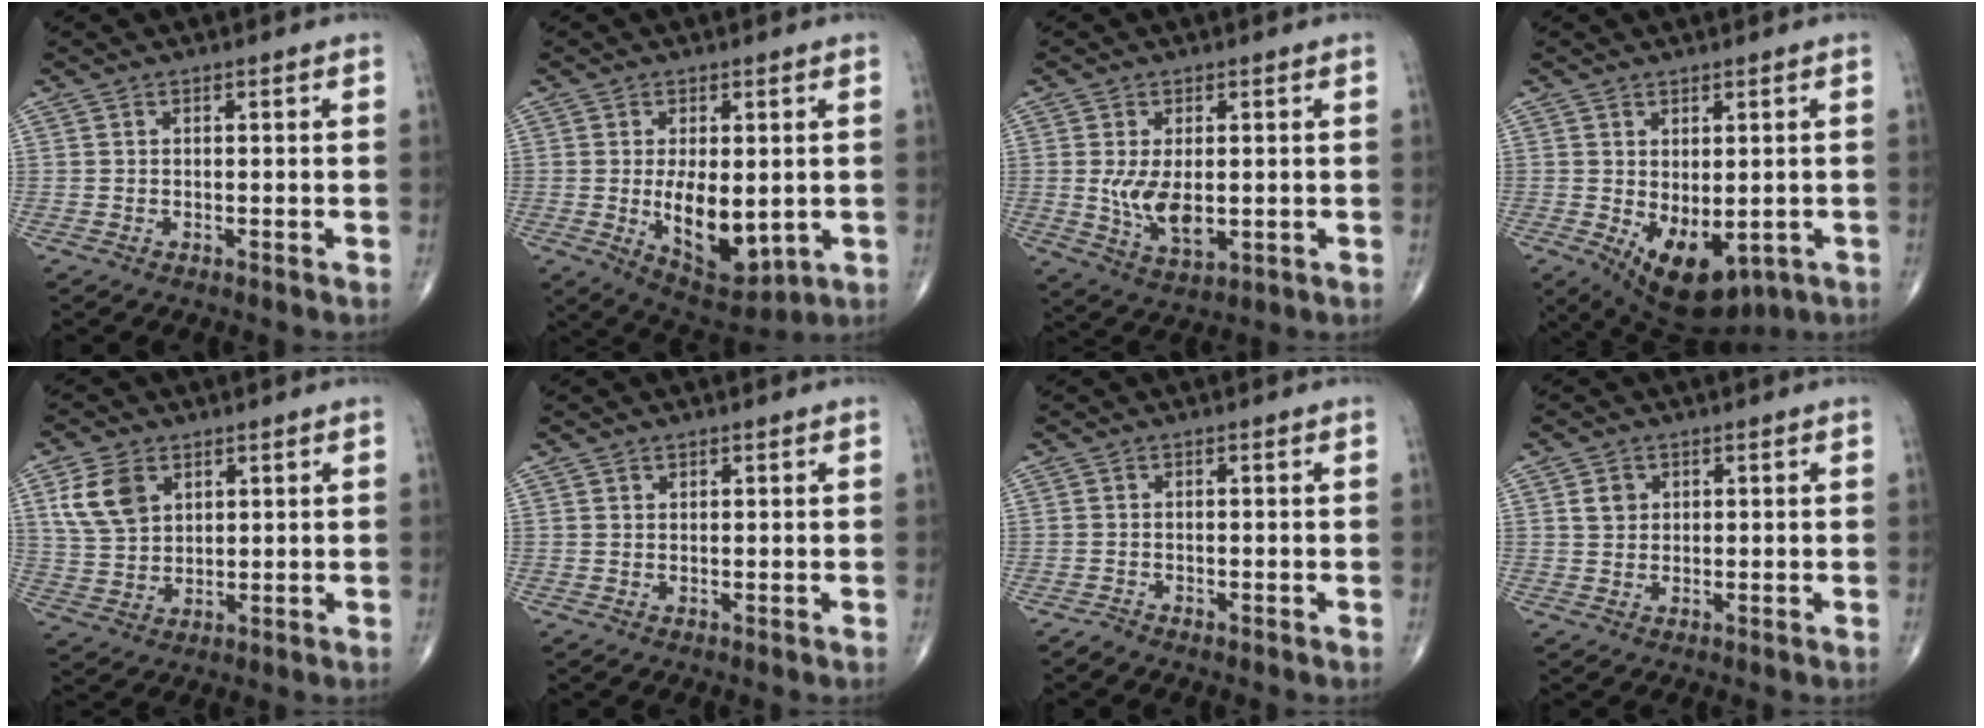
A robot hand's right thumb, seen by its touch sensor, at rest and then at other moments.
{"total": 11.3, "force": [-0.9, 5.7, 9.7], "torque": [-0.130, -0.022, 0.005]}
{"total": 8.0, "force": [-0.1, 4.3, 6.8], "torque": [-0.120, -0.018, 0.009]}
{"total": 10.9, "force": [-2.8, 6.0, 8.6], "torque": [-0.119, -0.004, -0.019]}
{"total": 8.5, "force": [3.5, 5.9, 5.1], "torque": [-0.086, -0.010, 0.076]}
{"total": 0.7, "force": [0.4, 0.6, 0.1], "torque": [0.007, -0.002, 0.004]}
{"total": 0.7, "force": [-0.7, 0.3, 0.0], "torque": [-0.003, -0.002, -0.018]}
{"total": 2.8, "force": [0.9, 2.3, 1.1], "torque": [-0.008, -0.004, 0.016]}